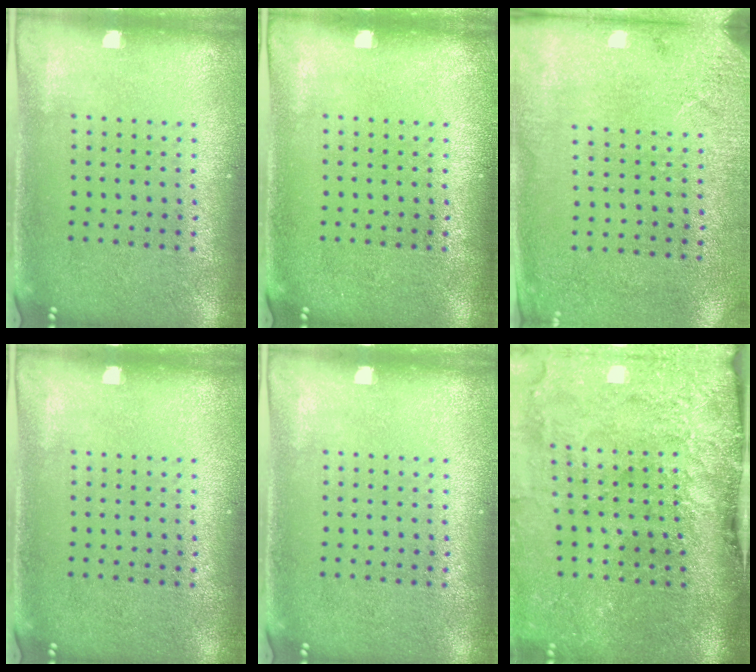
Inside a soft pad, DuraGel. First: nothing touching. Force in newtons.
{"total": 0.0}
{"total": 2.7, "press": 2.2, "slide": 1.5}
{"total": 0.0}
{"total": 0.0}
{"total": 4.9, "press": 3.8, "slide": 3.0}